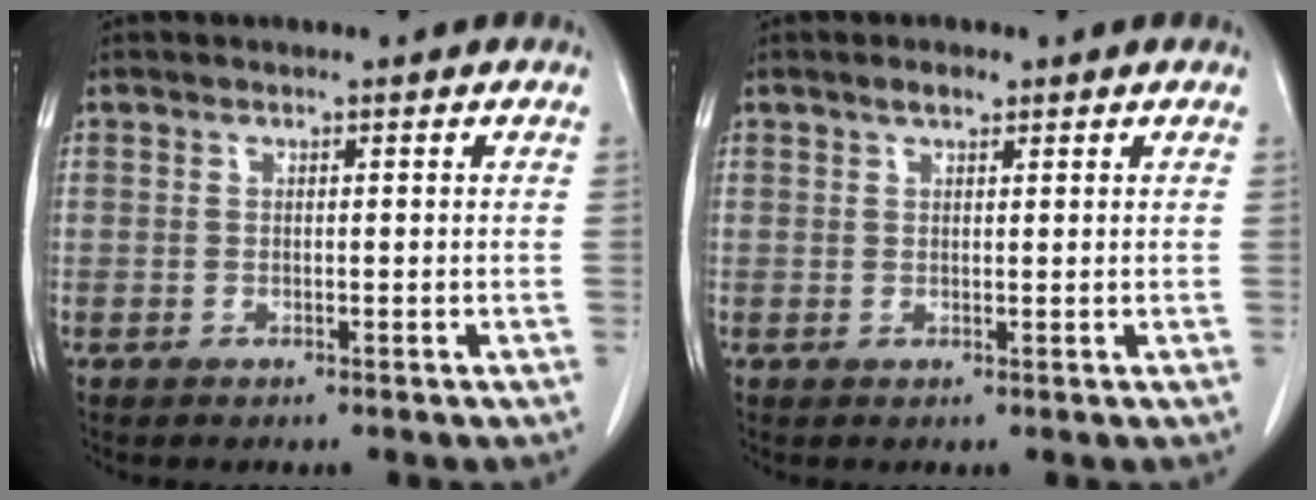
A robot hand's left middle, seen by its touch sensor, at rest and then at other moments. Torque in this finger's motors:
{"motor_torque": [0.29, -0.27, 0.00, 0.00]}